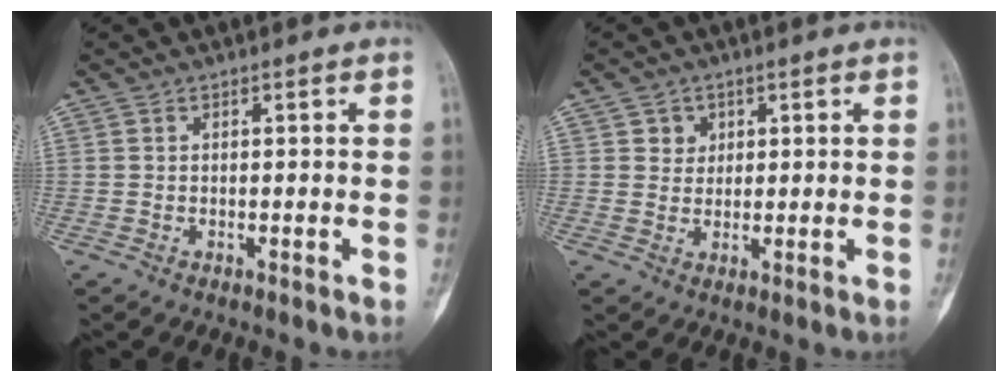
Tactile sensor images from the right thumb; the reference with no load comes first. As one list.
[{"total": 2.9, "force": [1.2, 2.6, 0.6], "torque": [0.008, -0.005, 0.018]}]